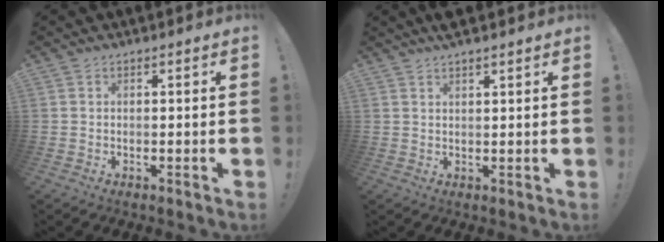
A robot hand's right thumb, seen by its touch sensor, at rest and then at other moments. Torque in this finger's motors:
{"motor_torque": [0.20, 0.78, 0.47, 0.30, 0.00]}